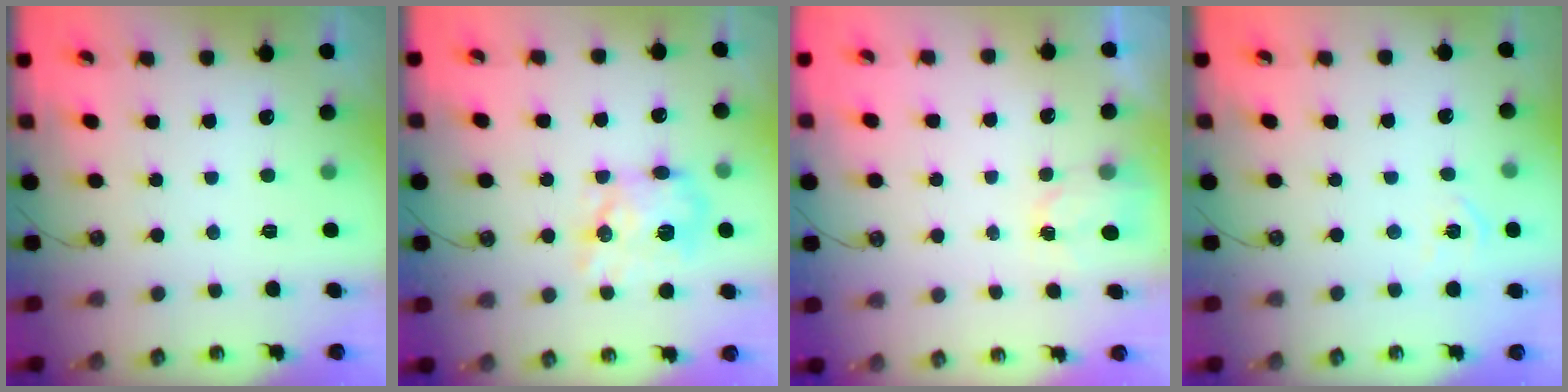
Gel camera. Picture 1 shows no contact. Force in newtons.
{"total": 12.8, "press": 12.8, "slide": 0.2}
{"total": 2.4, "press": 2.4, "slide": 0.3}
{"total": 4.4, "press": 4.3, "slide": 0.6}